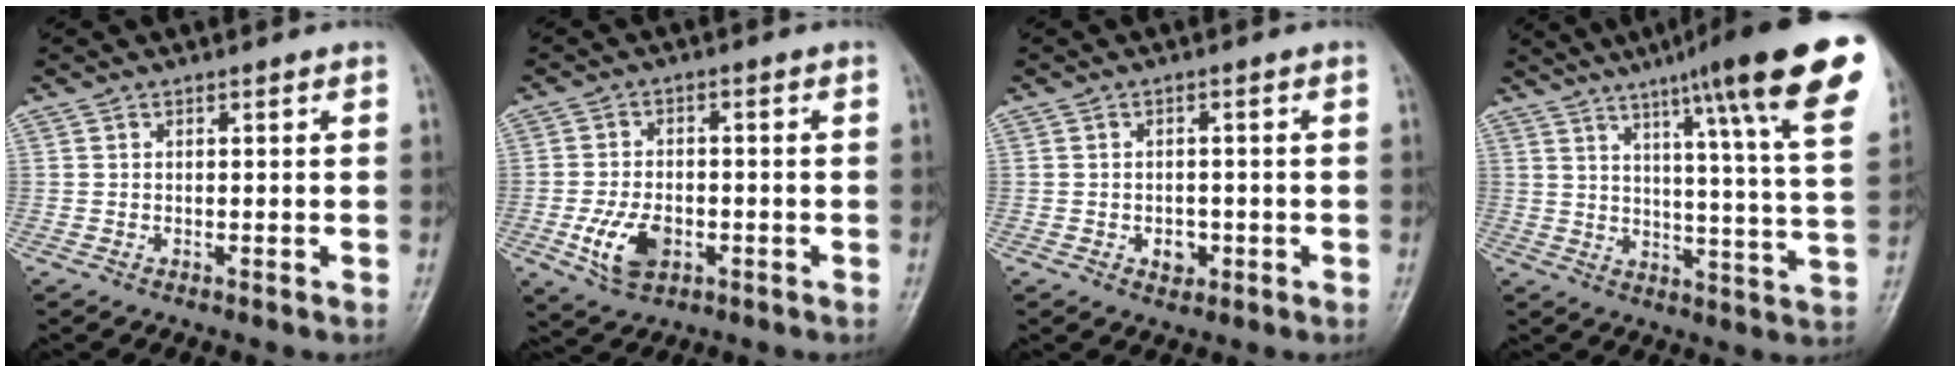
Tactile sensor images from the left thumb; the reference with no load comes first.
{"total": 7.9, "force": [-2.6, 4.9, 5.6], "torque": [-0.099, 0.006, -0.042]}
{"total": 3.0, "force": [-0.9, 2.3, 1.7], "torque": [-0.010, 0.004, -0.009]}
{"total": 24.2, "force": [14.4, 1.9, 19.4], "torque": [-0.257, -0.051, 0.187]}